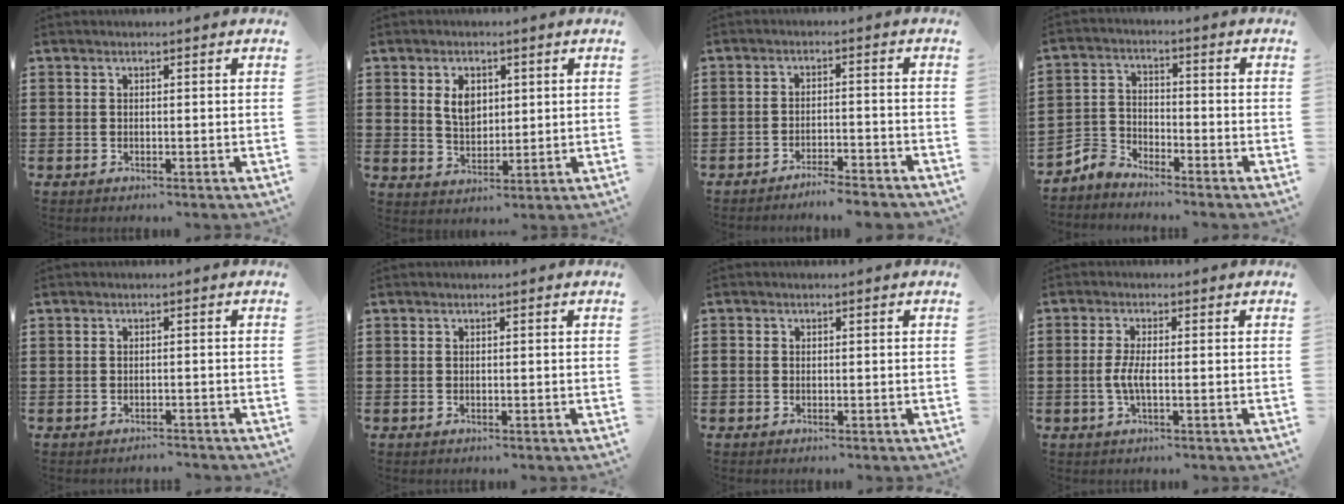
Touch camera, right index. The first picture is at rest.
{"total": 4.8, "force": [1.5, 3.2, 3.3], "torque": [-0.067, 0.009, 0.024]}
{"total": 3.2, "force": [-3.2, -0.1, 0.7], "torque": [-0.015, 0.001, -0.066]}
{"total": 4.2, "force": [-4.1, 1.0, 0.4], "torque": [-0.027, 0.002, -0.089]}
{"total": 1.2, "force": [-1.2, 0.2, -0.1], "torque": [-0.003, 0.003, -0.027]}
{"total": 0.0}
{"total": 0.8, "force": [-0.3, 0.7, 0.3], "torque": [-0.006, 0.002, -0.006]}
{"total": 3.5, "force": [-0.8, 0.8, 3.3], "torque": [-0.081, -0.007, -0.022]}